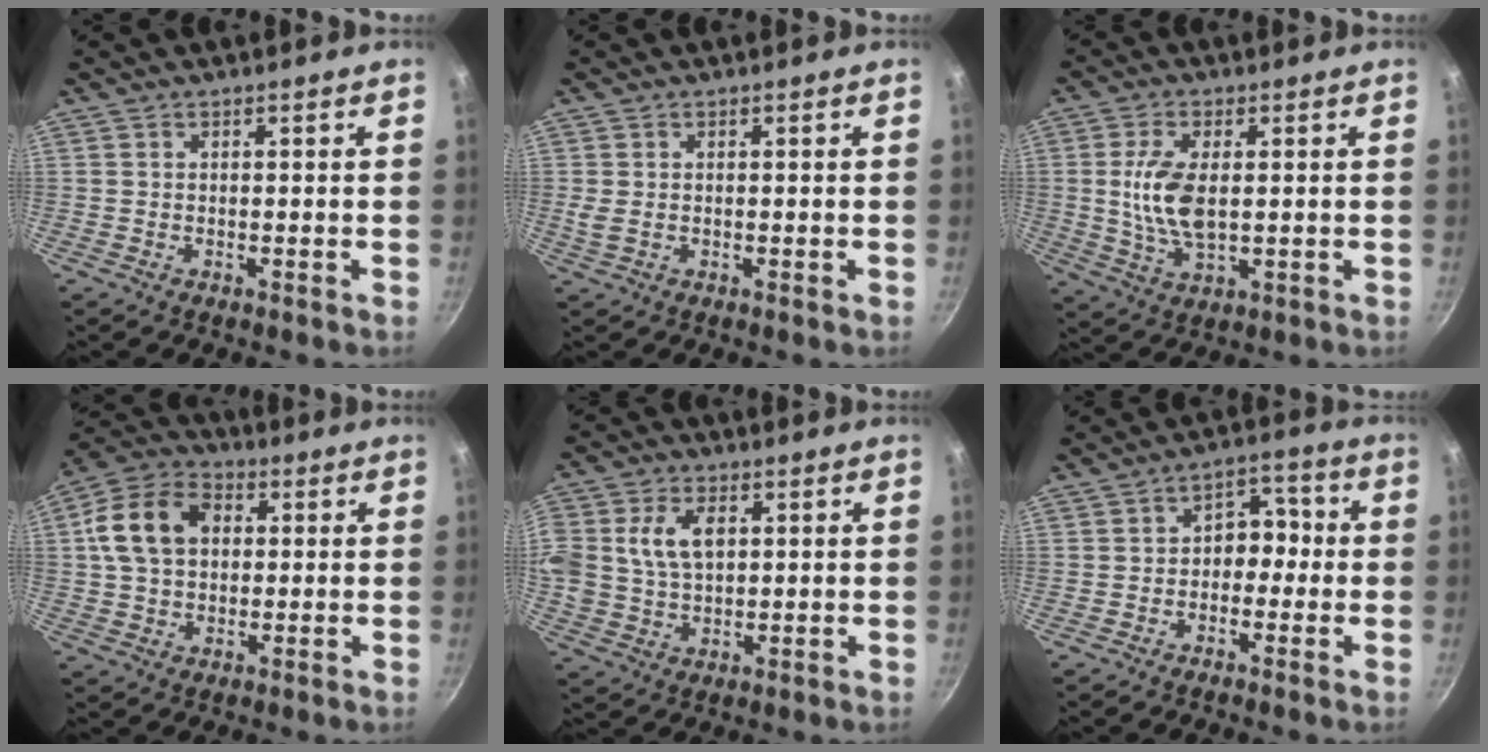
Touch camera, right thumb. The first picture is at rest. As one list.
[{"total": 1.9, "force": [0.0, 1.2, 1.5], "torque": [-0.042, -0.002, 0.001]}, {"total": 9.3, "force": [0.6, 4.7, 8.0], "torque": [-0.165, -0.009, 0.019]}, {"total": 13.1, "force": [2.2, 9.5, 8.7], "torque": [-0.150, 0.020, 0.030]}, {"total": 11.4, "force": [2.5, 7.9, 7.9], "torque": [-0.158, 0.003, 0.052]}, {"total": 6.3, "force": [-0.6, 4.6, 4.3], "torque": [-0.024, 0.030, -0.024]}]